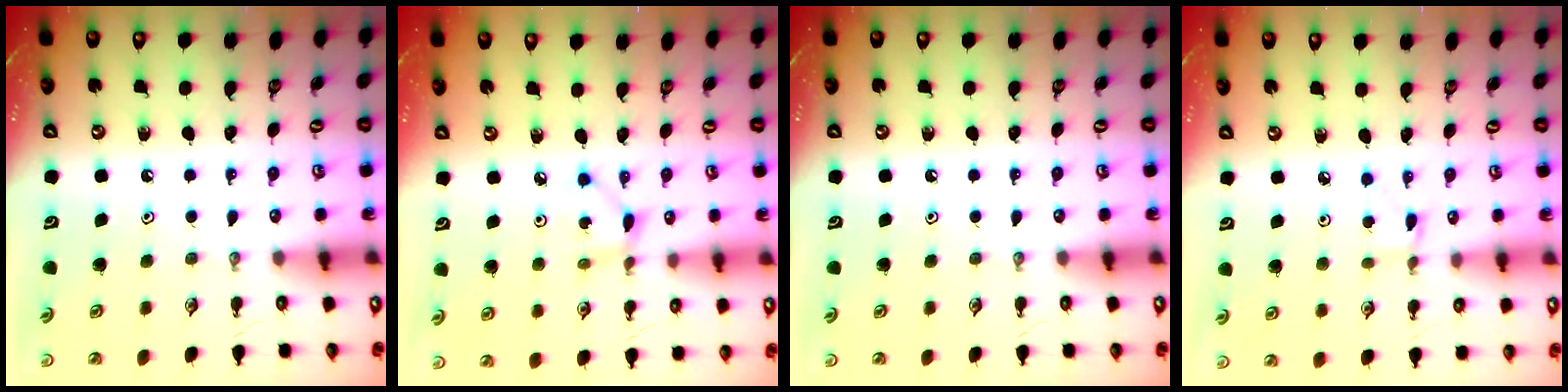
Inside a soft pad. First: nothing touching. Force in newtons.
{"total": 2.8, "press": 2.8, "slide": 0.2}
{"total": 0.0}
{"total": 1.2, "press": 1.2, "slide": 0.1}